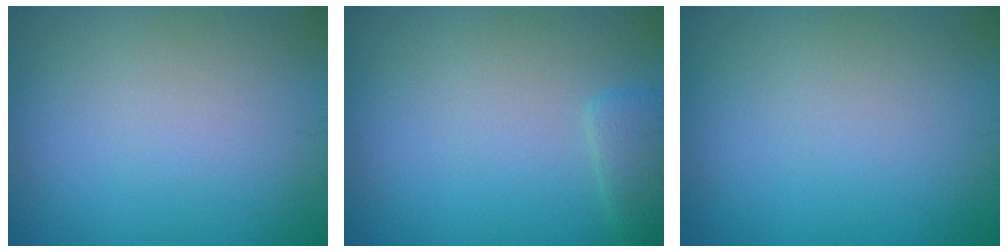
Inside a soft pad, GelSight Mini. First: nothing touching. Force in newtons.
{"total": 1.6, "press": 1.5, "slide": 0.2}
{"total": 0.0}